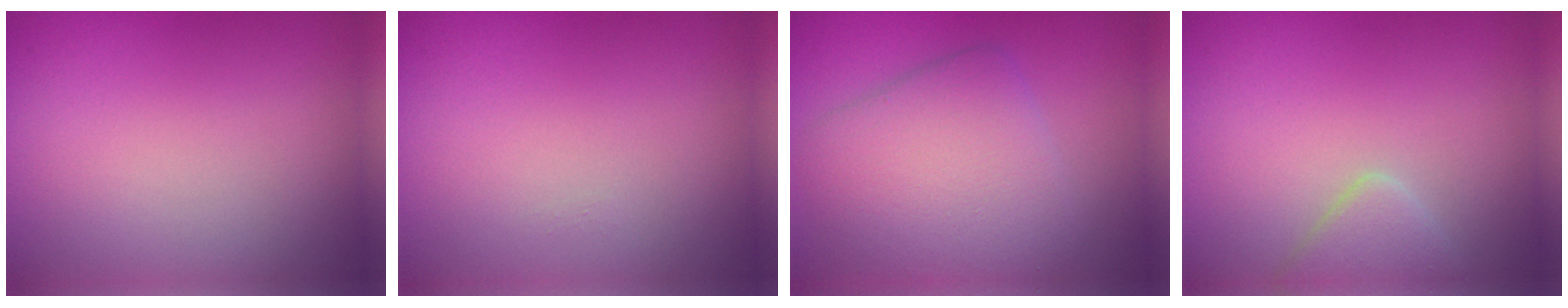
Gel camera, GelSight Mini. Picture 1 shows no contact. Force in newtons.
{"total": 0.0}
{"total": 7.0, "press": 6.9, "slide": 0.4}
{"total": 2.3, "press": 2.3, "slide": 0.2}